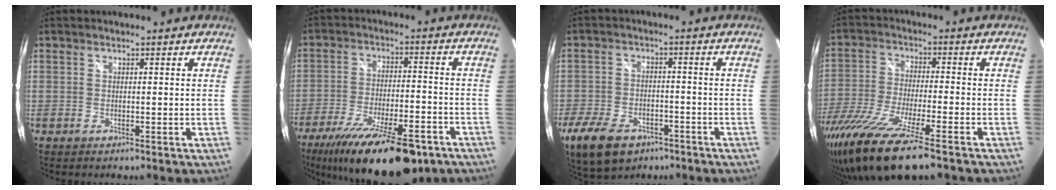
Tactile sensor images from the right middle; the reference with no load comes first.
{"total": 21.2, "force": [-14.7, 6.7, 13.7], "torque": [-0.249, -0.045, -0.222]}
{"total": 13.2, "force": [-8.2, 7.5, 7.2], "torque": [-0.175, -0.019, -0.137]}
{"total": 18.4, "force": [-13.5, 2.1, 12.3], "torque": [-0.253, -0.066, -0.244]}